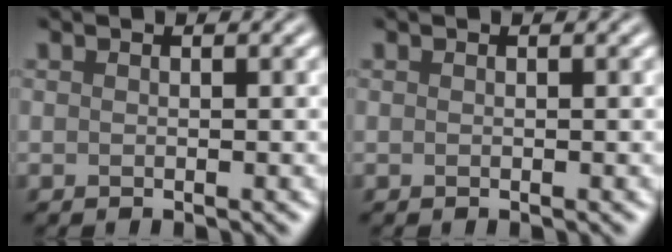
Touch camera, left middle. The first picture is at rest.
{"total": 0.0}